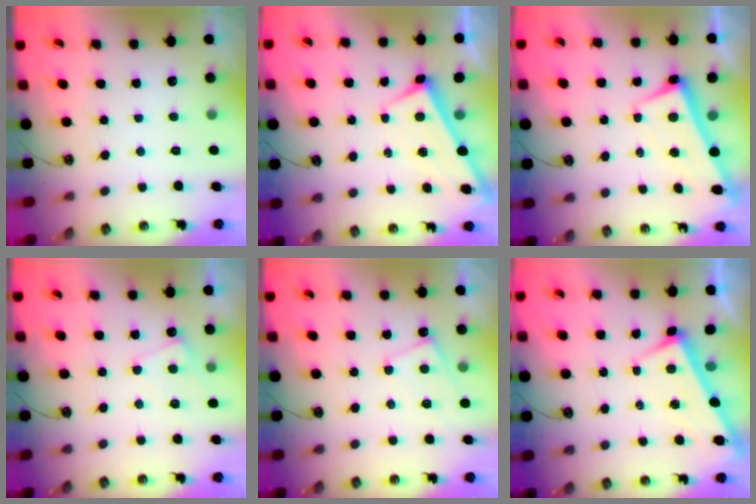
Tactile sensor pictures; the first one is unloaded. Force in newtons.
{"total": 1.7, "press": 1.7, "slide": 0.1}
{"total": 2.7, "press": 2.7, "slide": 0.5}
{"total": 3.8, "press": 3.8, "slide": 0.5}
{"total": 0.7, "press": 0.5, "slide": 0.4}
{"total": 3.7, "press": 3.7, "slide": 0.2}